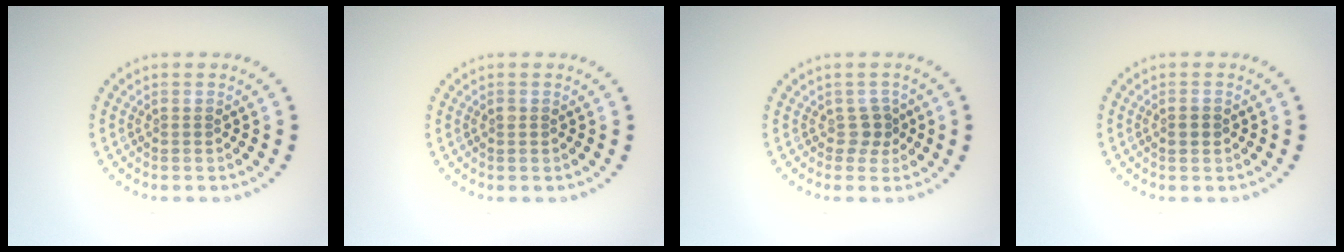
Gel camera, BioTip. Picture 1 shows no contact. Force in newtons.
{"total": 0.5, "press": 0.5, "slide": 0.2}
{"total": 1.5, "press": 1.0, "slide": 1.1}
{"total": 1.3, "press": 1.3, "slide": 0.0}